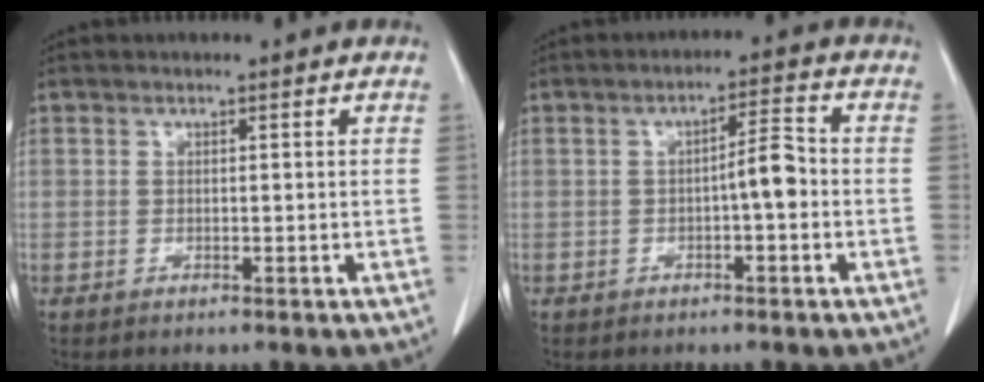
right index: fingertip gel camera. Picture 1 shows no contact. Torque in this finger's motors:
{"motor_torque": [0.57, -0.21, 0.10, 0.04]}